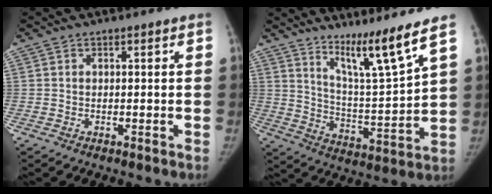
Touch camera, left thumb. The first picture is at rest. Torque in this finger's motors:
{"motor_torque": [1.33, -0.31, 0.91, -0.75, 0.06]}